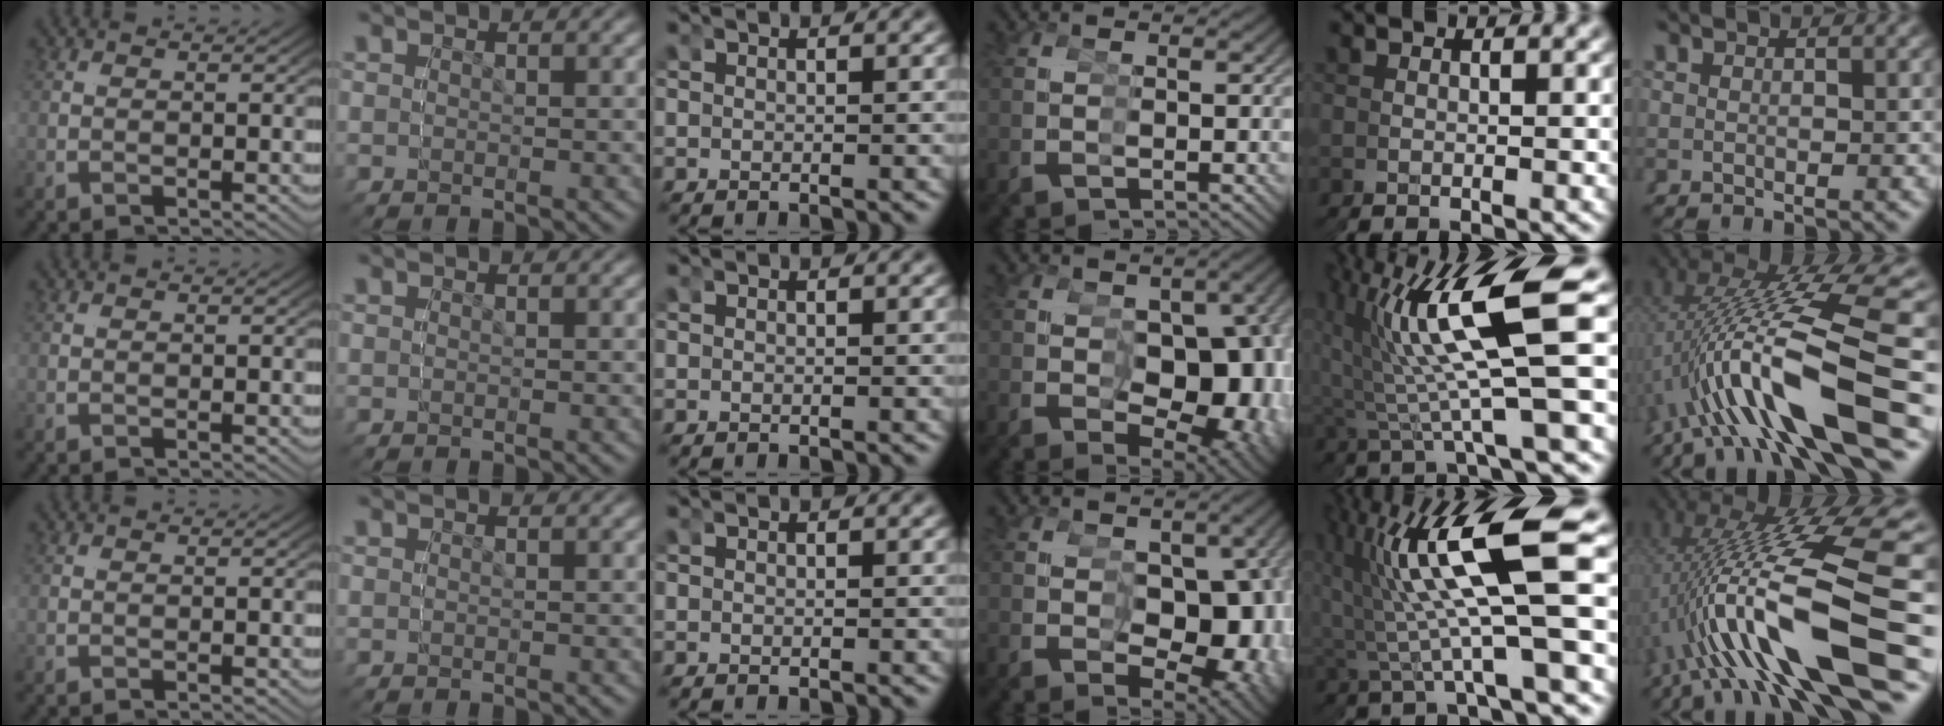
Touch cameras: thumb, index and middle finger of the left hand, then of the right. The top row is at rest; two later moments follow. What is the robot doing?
{"motion": "grasp_and_lifting", "object": "condiment"}